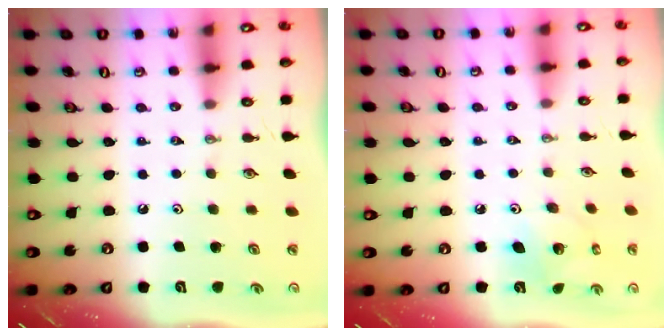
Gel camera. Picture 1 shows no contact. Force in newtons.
{"total": 6.0, "press": 6.0, "slide": 0.2}